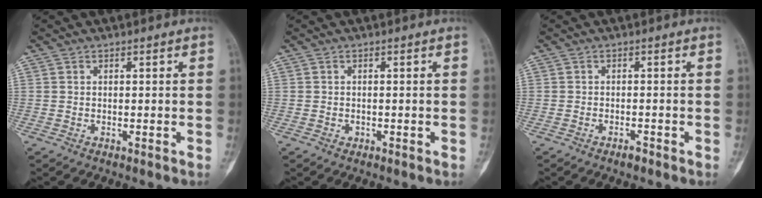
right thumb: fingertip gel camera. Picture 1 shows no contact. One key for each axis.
{"total": 0.6, "fx": -0.2, "fy": 0.5, "fz": 0.1, "tx": 0.003, "ty": 0.006, "tz": -0.003}
{"total": 1.2, "fx": -0.9, "fy": 0.4, "fz": 0.6, "tx": -0.010, "ty": 0.005, "tz": -0.016}